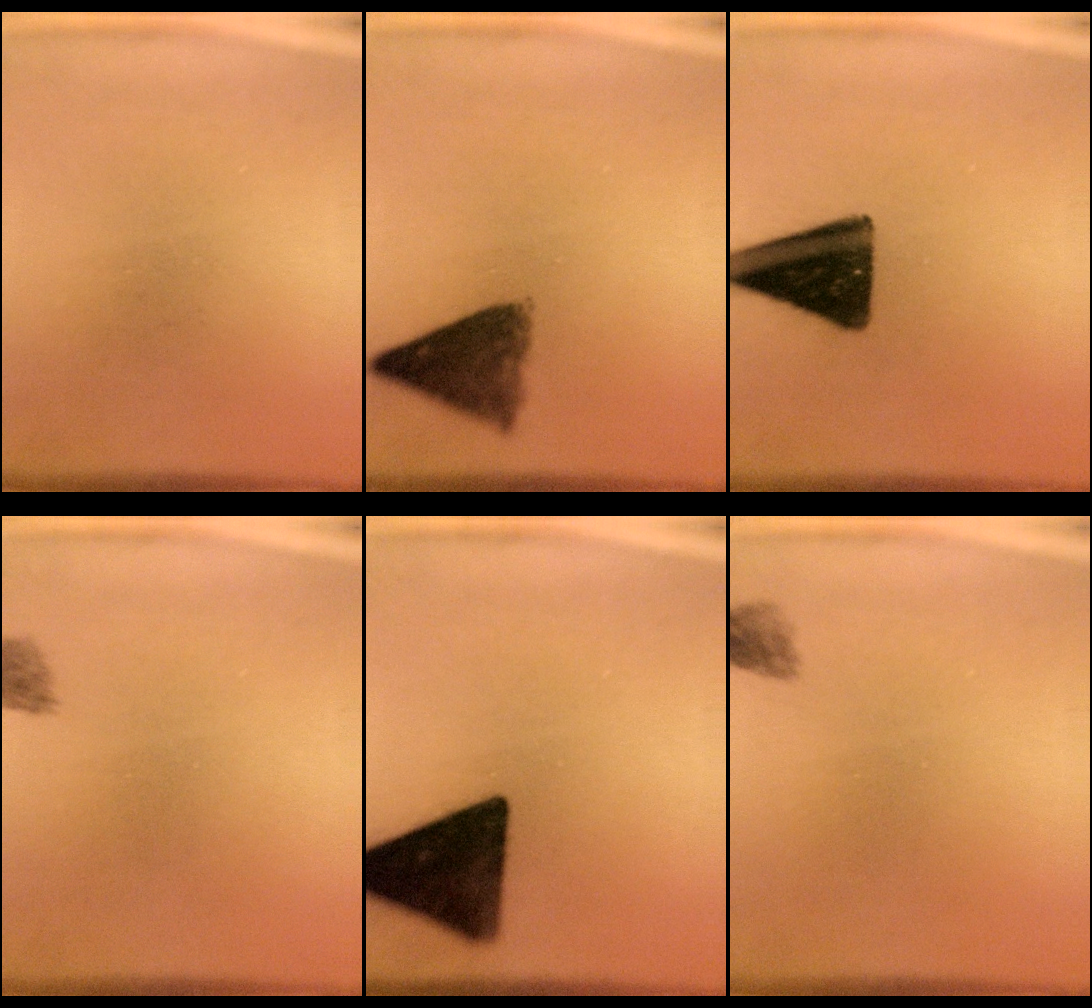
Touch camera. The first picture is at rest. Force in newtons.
{"total": 7.7}
{"total": 15.2}
{"total": 1.9}
{"total": 16.5}
{"total": 1.7}